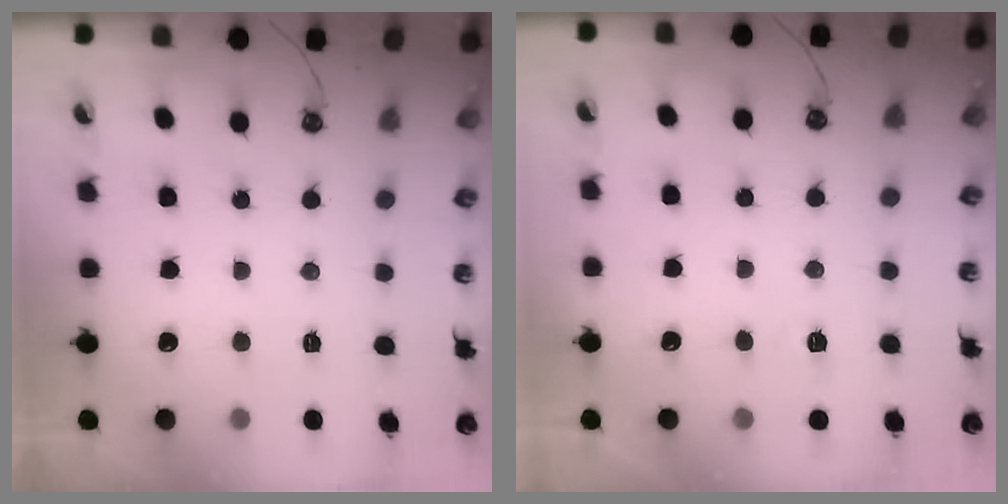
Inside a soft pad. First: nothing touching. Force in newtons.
{"total": 5.3, "press": 5.3, "slide": 0.6}